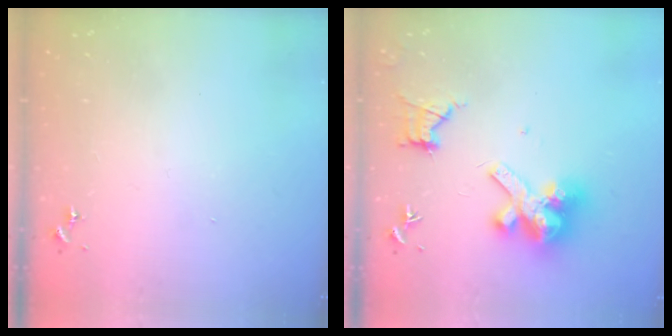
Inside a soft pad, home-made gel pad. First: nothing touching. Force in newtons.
{"total": 14.4, "press": 14.3, "slide": 1.5}